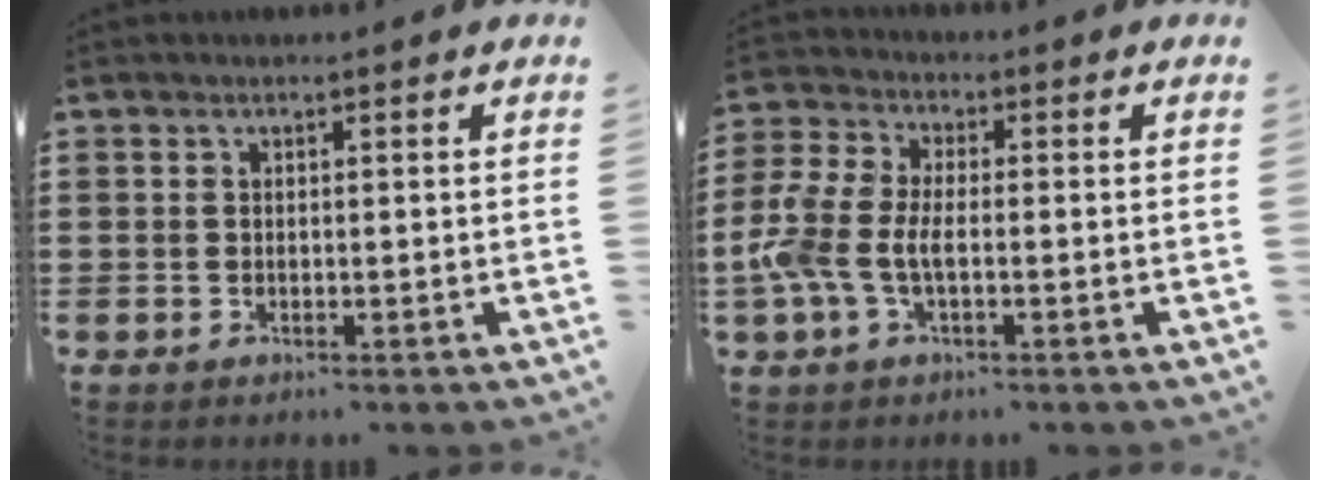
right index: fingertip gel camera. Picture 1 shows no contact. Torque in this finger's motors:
{"motor_torque": [1.40, 0.11, 0.78, 0.21]}